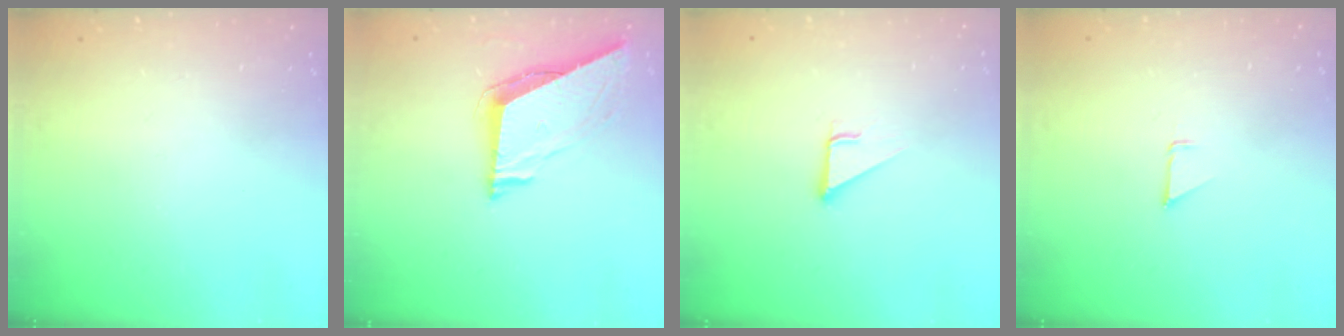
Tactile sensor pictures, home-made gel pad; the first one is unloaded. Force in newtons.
{"total": 7.1, "press": 7.1, "slide": 0.2}
{"total": 3.0, "press": 3.0, "slide": 0.1}
{"total": 0.9, "press": 0.9, "slide": 0.1}